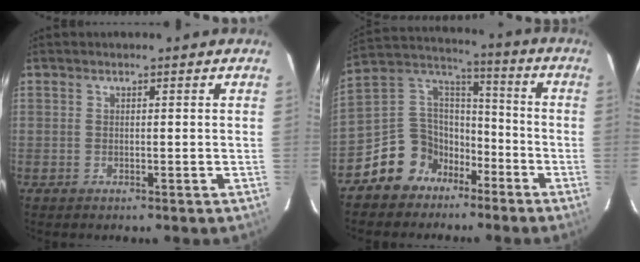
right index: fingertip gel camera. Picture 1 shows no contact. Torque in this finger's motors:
{"motor_torque": [1.12, -1.02, 0.10, 0.00]}